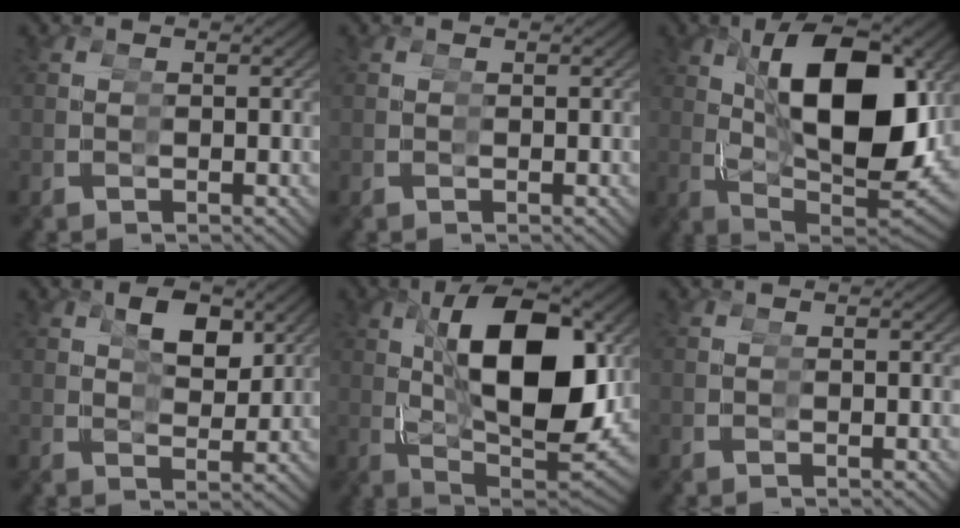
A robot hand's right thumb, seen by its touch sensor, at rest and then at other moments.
{"total": 0.0}
{"total": 15.4, "force": [1.4, 7.7, 13.2], "torque": [-0.224, -0.009, 0.044]}
{"total": 2.1, "force": [1.9, -0.8, 0.1], "torque": [0.021, 0.023, 0.028]}
{"total": 13.7, "force": [1.3, 6.5, 12.0], "torque": [-0.209, -0.004, 0.039]}
{"total": 0.0}